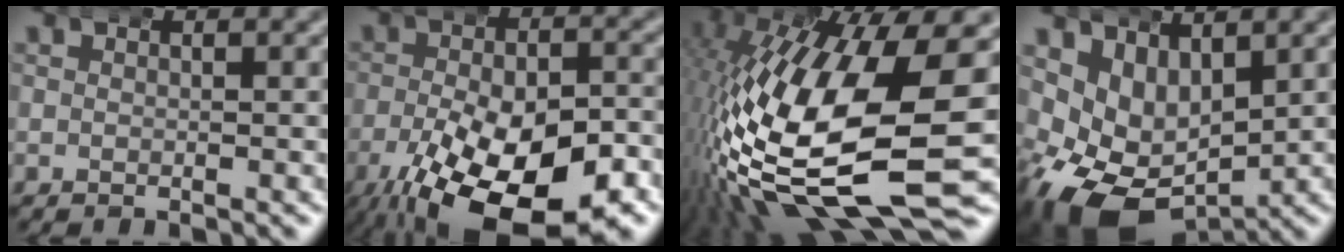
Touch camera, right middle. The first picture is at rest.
{"total": 13.7, "force": [-6.1, 6.6, 10.3], "torque": [-0.172, -0.045, -0.065]}
{"total": 19.0, "force": [-3.1, 8.9, 16.5], "torque": [-0.317, -0.040, -0.016]}
{"total": 9.5, "force": [-2.0, 7.2, 5.9], "torque": [-0.132, -0.050, -0.014]}